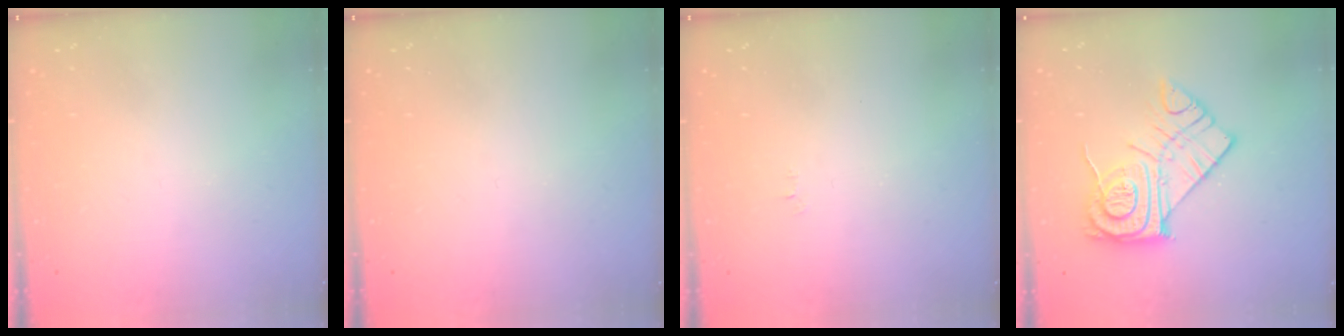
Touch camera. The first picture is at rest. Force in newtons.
{"total": 0.0}
{"total": 2.5, "press": 2.5, "slide": 0.3}
{"total": 14.9, "press": 14.8, "slide": 1.2}